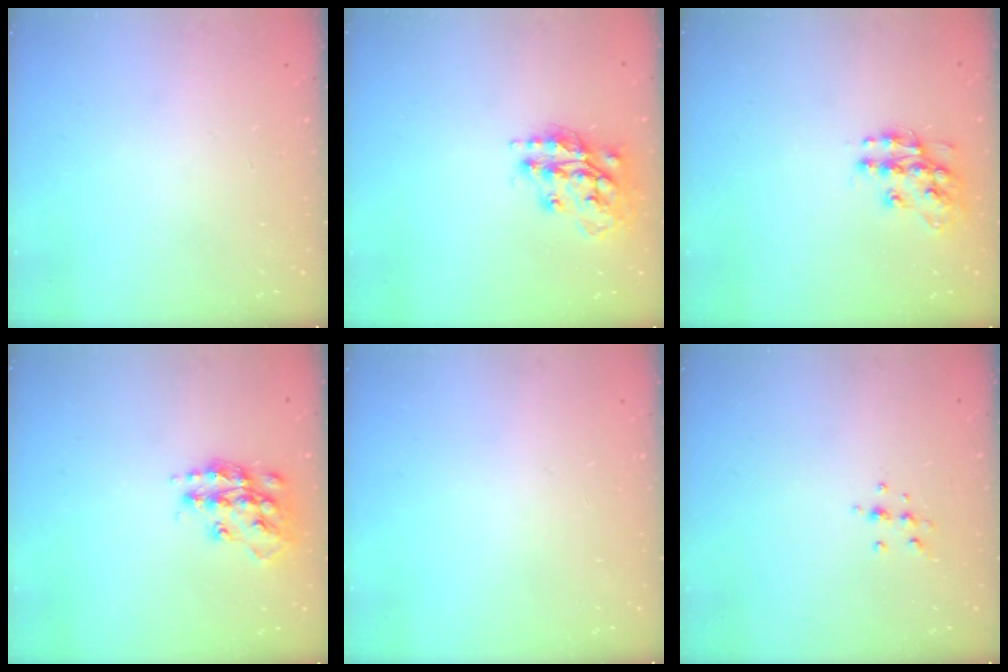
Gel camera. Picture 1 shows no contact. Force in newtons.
{"total": 15.4, "press": 15.3, "slide": 1.1}
{"total": 11.9, "press": 11.9, "slide": 0.9}
{"total": 14.7, "press": 14.7, "slide": 0.9}
{"total": 0.0}
{"total": 6.2, "press": 6.1, "slide": 0.8}